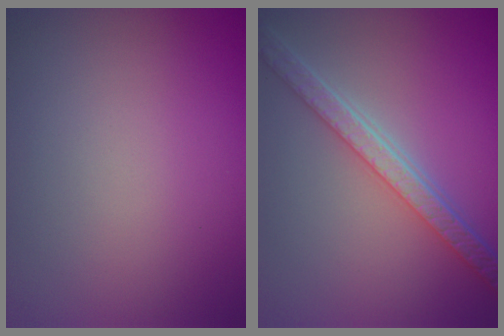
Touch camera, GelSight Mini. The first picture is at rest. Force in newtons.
{"total": 5.5, "press": 4.3, "slide": 3.4}